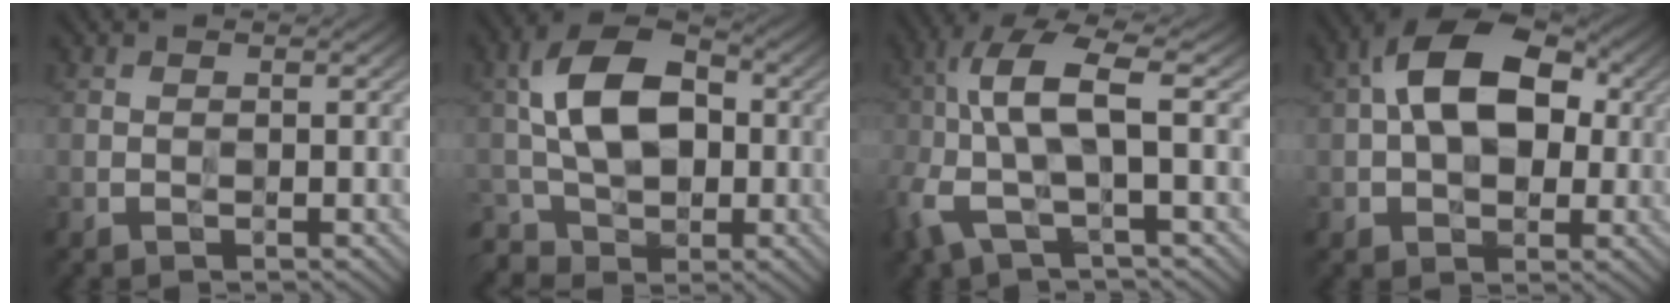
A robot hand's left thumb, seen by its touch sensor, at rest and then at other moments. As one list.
[{"total": 9.8, "force": [-0.7, 6.5, 7.2], "torque": [-0.145, 0.015, -0.026]}, {"total": 9.6, "force": [-1.5, 3.3, 8.9], "torque": [-0.215, 0.008, -0.043]}, {"total": 13.0, "force": [2.1, 8.1, 10.0], "torque": [-0.168, 0.029, 0.017]}]